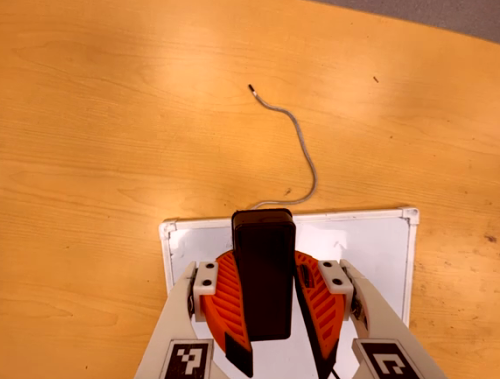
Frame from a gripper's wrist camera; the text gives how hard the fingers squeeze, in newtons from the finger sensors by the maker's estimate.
{"total": 10.1, "left": 9.6, "right": 10.6}